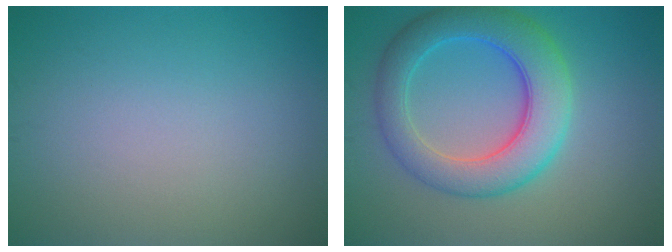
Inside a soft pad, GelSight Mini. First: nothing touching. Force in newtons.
{"total": 7.2, "press": 7.2, "slide": 0.2}